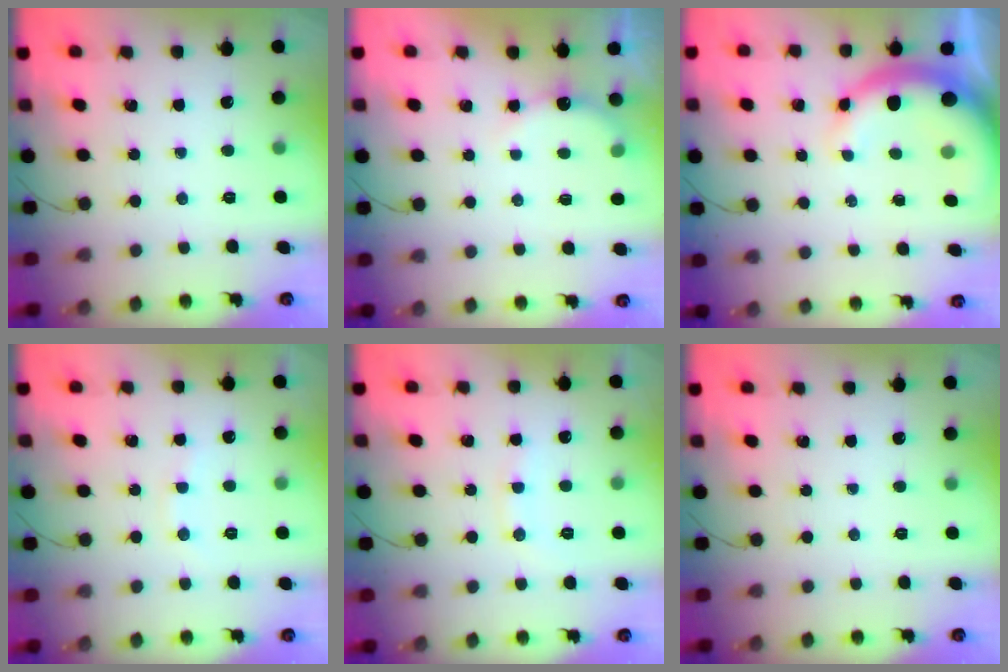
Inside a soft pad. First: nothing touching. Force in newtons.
{"total": 5.5, "press": 5.4, "slide": 1.0}
{"total": 9.8, "press": 9.6, "slide": 2.0}
{"total": 6.0, "press": 5.9, "slide": 1.3}
{"total": 7.7, "press": 7.7, "slide": 1.1}
{"total": 0.0}